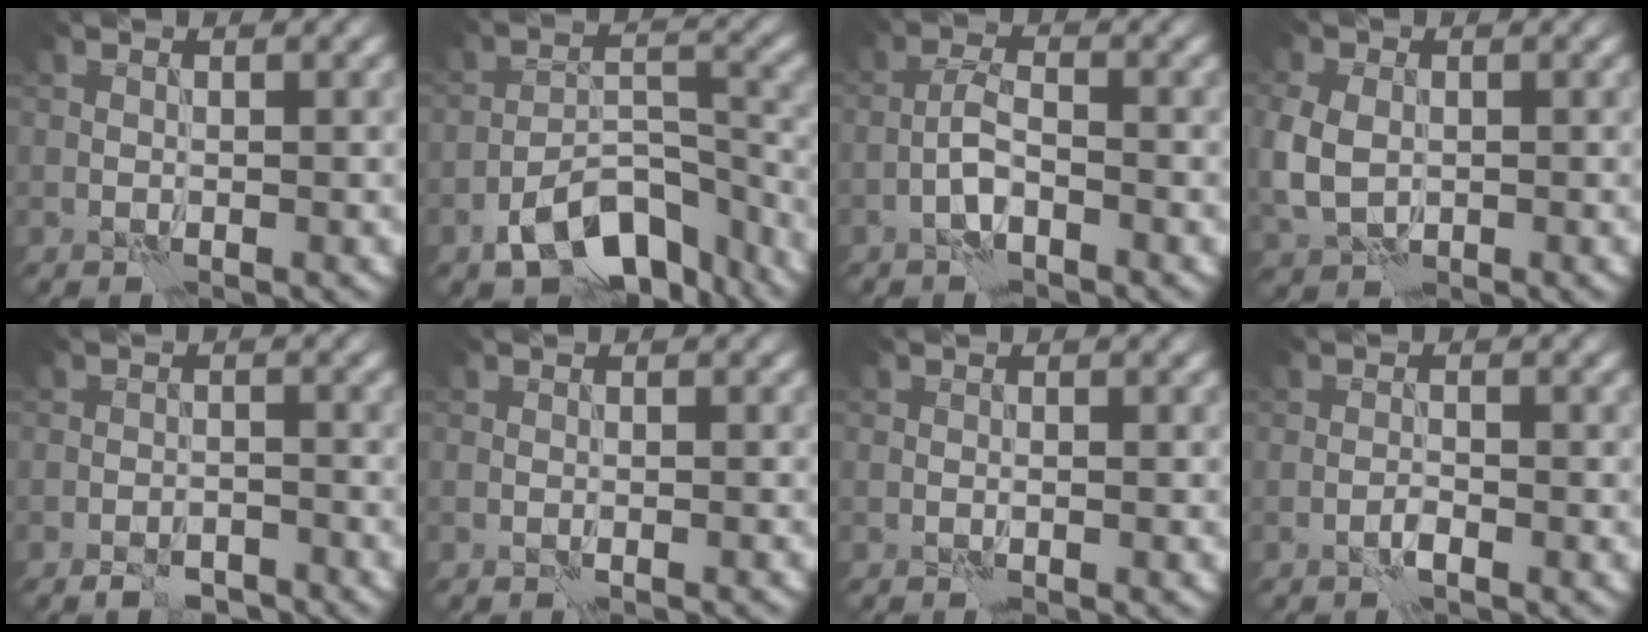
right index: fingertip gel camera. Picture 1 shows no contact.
{"total": 8.5, "force": [-5.7, 3.9, 5.0], "torque": [-0.072, -0.004, -0.100]}
{"total": 2.1, "force": [-1.2, 0.5, 1.7], "torque": [-0.037, 0.007, -0.030]}
{"total": 4.5, "force": [-0.3, 3.4, 2.9], "torque": [-0.082, -0.008, -0.005]}
{"total": 3.2, "force": [-2.6, 1.1, 1.4], "torque": [-0.020, 0.004, -0.044]}
{"total": 0.8, "force": [-0.7, 0.0, 0.5], "torque": [-0.006, 0.000, -0.010]}
{"total": 0.0}
{"total": 0.9, "force": [-0.6, 0.1, 0.7], "torque": [-0.014, 0.004, -0.015]}